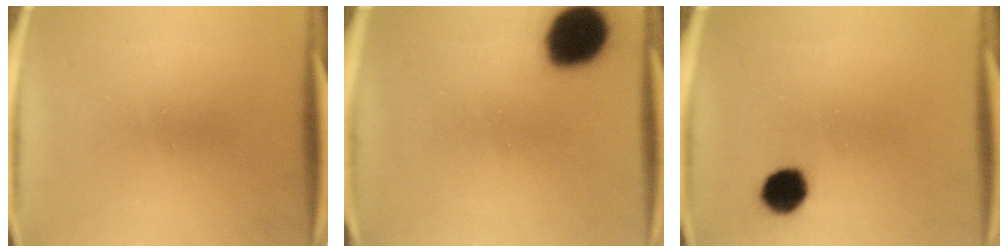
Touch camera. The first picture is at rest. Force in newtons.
{"total": 16.8}
{"total": 6.7}